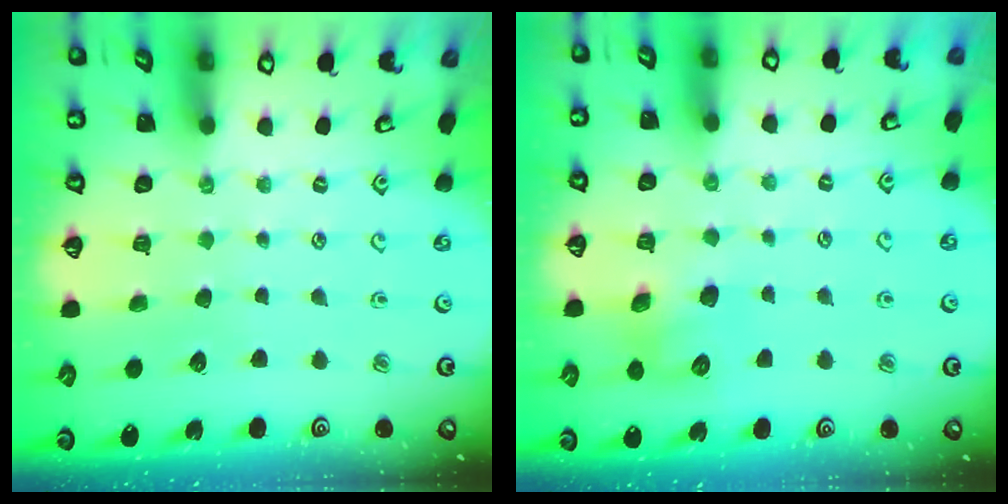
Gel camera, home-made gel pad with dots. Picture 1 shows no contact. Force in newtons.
{"total": 8.0, "press": 8.0, "slide": 0.4}